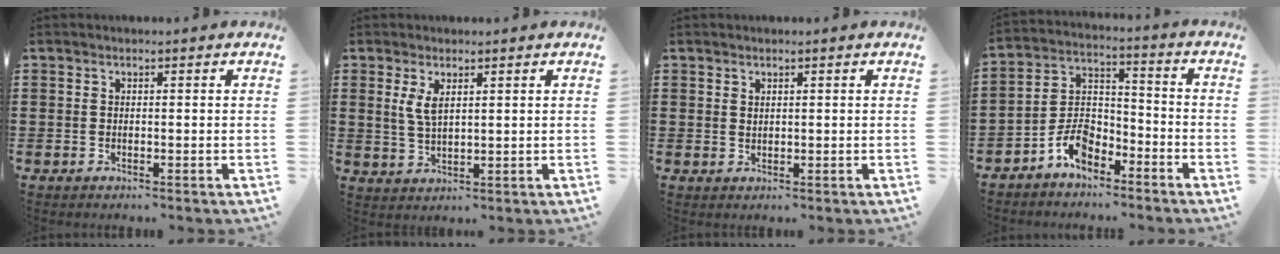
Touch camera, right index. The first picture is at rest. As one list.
[{"total": 3.3, "force": [1.4, 1.3, 2.7], "torque": [-0.058, 0.004, 0.024]}, {"total": 0.7, "force": [0.6, 0.3, 0.2], "torque": [-0.005, 0.001, 0.012]}, {"total": 6.4, "force": [-4.7, 3.5, 2.7], "torque": [-0.067, 0.016, -0.095]}]